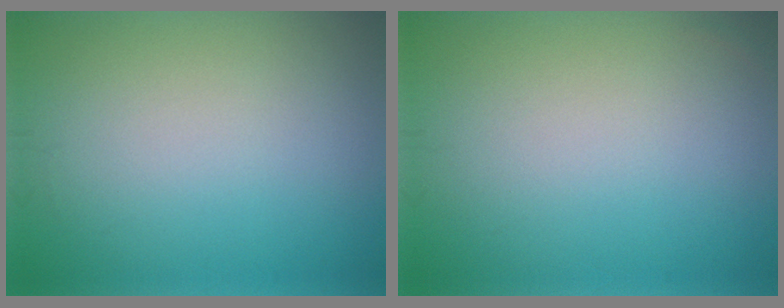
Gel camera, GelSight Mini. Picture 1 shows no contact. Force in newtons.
{"total": 0.0}